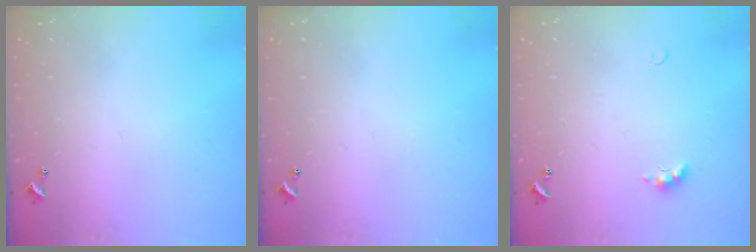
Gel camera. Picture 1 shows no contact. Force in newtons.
{"total": 0.0}
{"total": 3.3, "press": 3.2, "slide": 0.7}